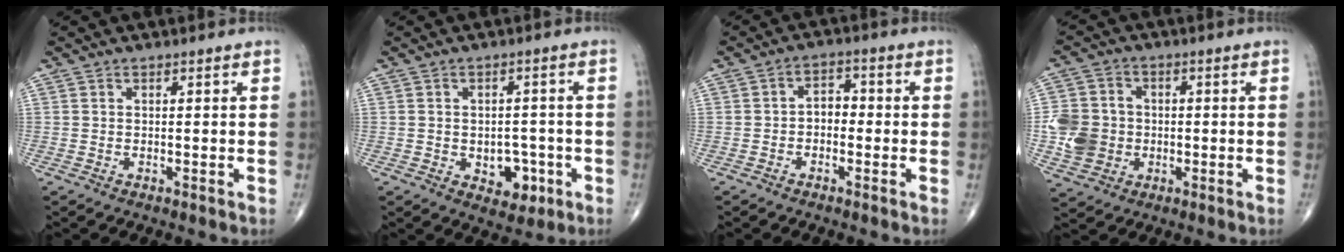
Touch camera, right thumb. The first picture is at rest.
{"total": 6.3, "force": [-1.9, 4.5, 3.9], "torque": [-0.021, 0.015, -0.017]}
{"total": 3.8, "force": [-0.8, 2.7, 2.6], "torque": [-0.023, 0.019, -0.025]}
{"total": 9.4, "force": [-1.3, 8.3, 4.2], "torque": [-0.064, 0.009, -0.025]}